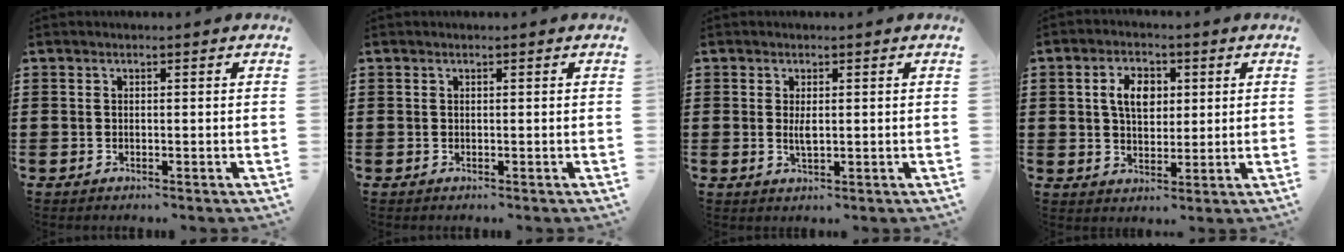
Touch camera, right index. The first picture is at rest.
{"total": 0.0}
{"total": 2.2, "force": [0.2, 0.8, 2.1], "torque": [-0.040, 0.000, 0.002]}
{"total": 5.5, "force": [1.2, 3.6, 4.0], "torque": [-0.083, 0.013, 0.015]}